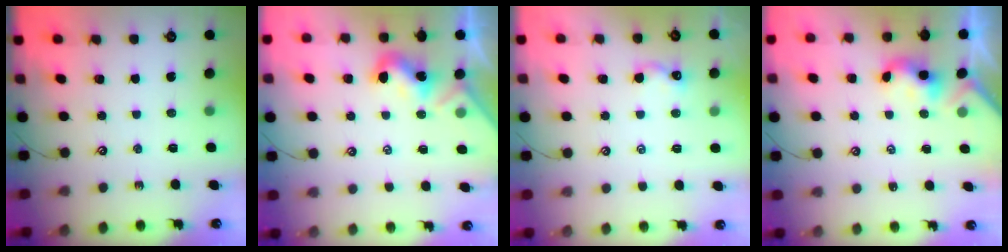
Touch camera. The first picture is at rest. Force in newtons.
{"total": 2.0, "press": 1.9, "slide": 0.4}
{"total": 0.8, "press": 0.6, "slide": 0.5}
{"total": 2.4, "press": 2.4, "slide": 0.2}